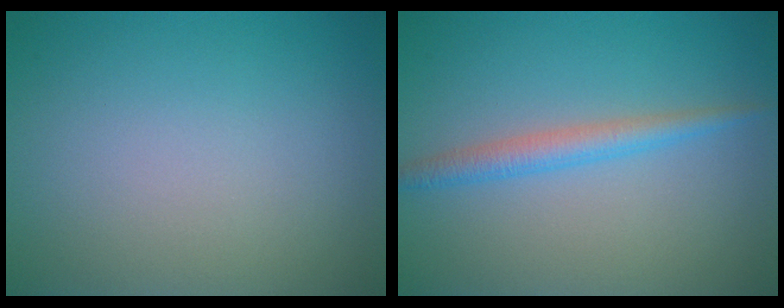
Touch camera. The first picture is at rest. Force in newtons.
{"total": 2.3, "press": 2.3, "slide": 0.1}